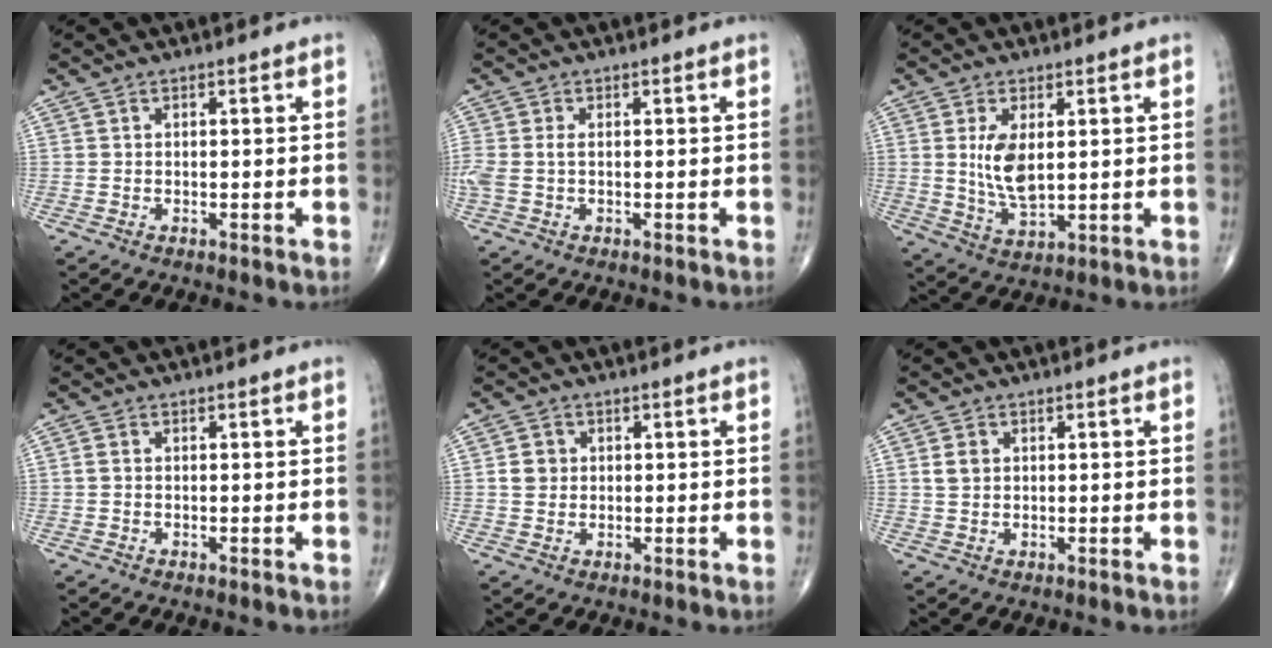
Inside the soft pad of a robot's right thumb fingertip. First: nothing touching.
{"total": 3.2, "force": [0.0, 1.9, 2.6], "torque": [-0.083, 0.010, 0.002]}
{"total": 7.5, "force": [1.4, 3.6, 6.4], "torque": [-0.116, -0.017, 0.036]}
{"total": 0.9, "force": [0.0, 0.7, 0.7], "torque": [-0.014, 0.000, -0.003]}
{"total": 3.0, "force": [0.4, 2.7, 1.3], "torque": [-0.011, 0.003, 0.008]}
{"total": 2.4, "force": [0.6, 1.9, 1.4], "torque": [-0.023, 0.001, 0.015]}